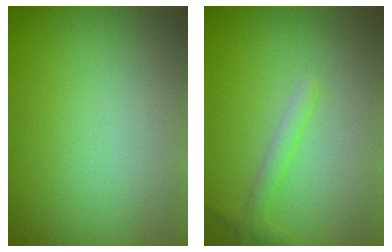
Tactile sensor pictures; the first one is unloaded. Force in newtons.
{"total": 1.4, "press": 1.4, "slide": 0.1}